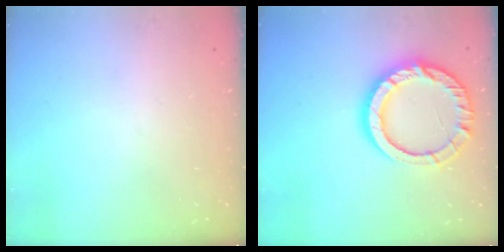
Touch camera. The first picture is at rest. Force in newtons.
{"total": 14.7, "press": 14.7, "slide": 1.0}